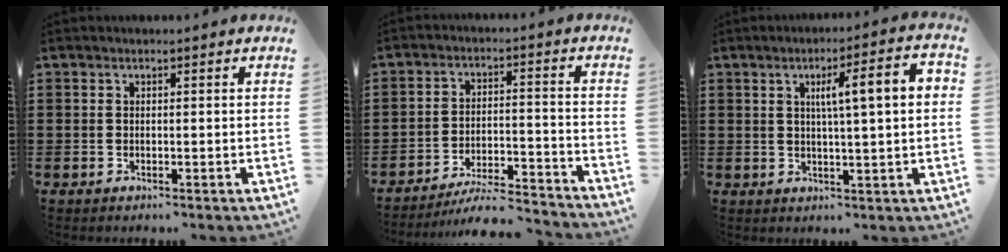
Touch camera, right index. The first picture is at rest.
{"total": 6.5, "force": [-6.1, 0.6, 1.9], "torque": [-0.035, 0.004, -0.119]}
{"total": 7.2, "force": [1.3, 1.0, 7.0], "torque": [-0.118, -0.005, 0.010]}